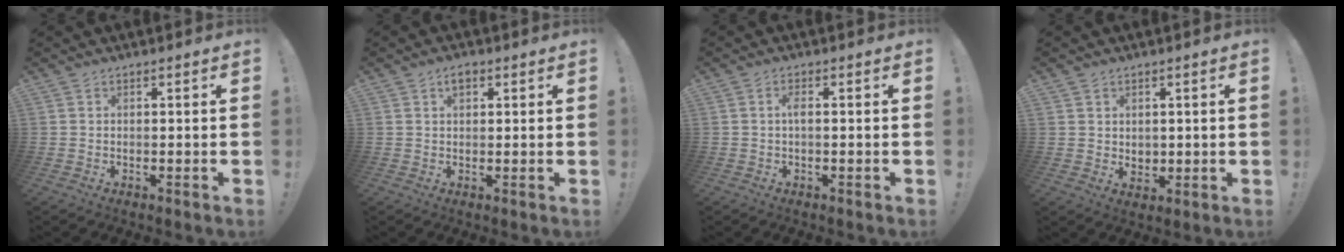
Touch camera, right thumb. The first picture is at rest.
{"total": 2.7, "force": [1.3, 1.5, 1.8], "torque": [-0.028, 0.002, 0.022]}
{"total": 2.0, "force": [-0.2, 0.5, 1.9], "torque": [-0.044, 0.008, -0.005]}
{"total": 3.6, "force": [2.2, 2.8, 0.2], "torque": [0.003, -0.015, 0.041]}